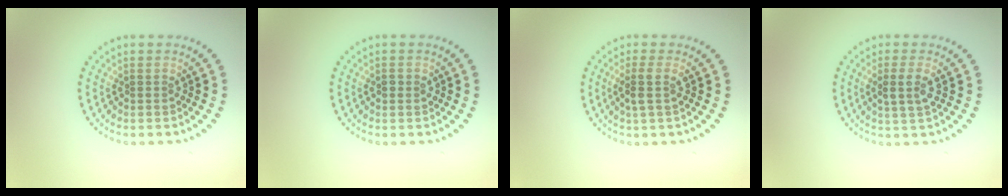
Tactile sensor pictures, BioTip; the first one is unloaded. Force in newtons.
{"total": 1.2, "press": 1.2, "slide": 0.1}
{"total": 1.8, "press": 1.5, "slide": 0.9}
{"total": 2.4, "press": 2.2, "slide": 0.8}